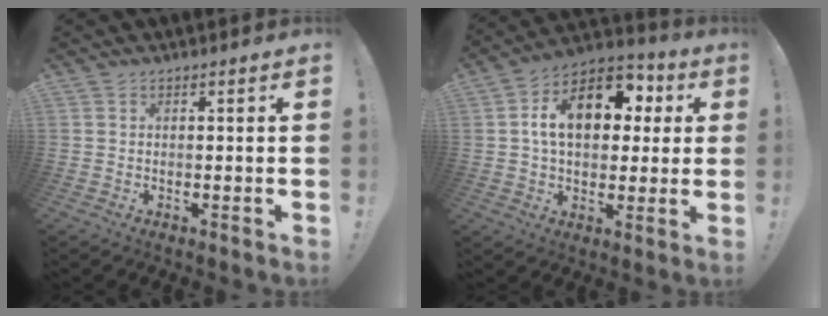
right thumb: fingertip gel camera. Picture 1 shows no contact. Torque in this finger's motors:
{"motor_torque": [1.61, 1.77, 1.08, 0.57, 0.11]}